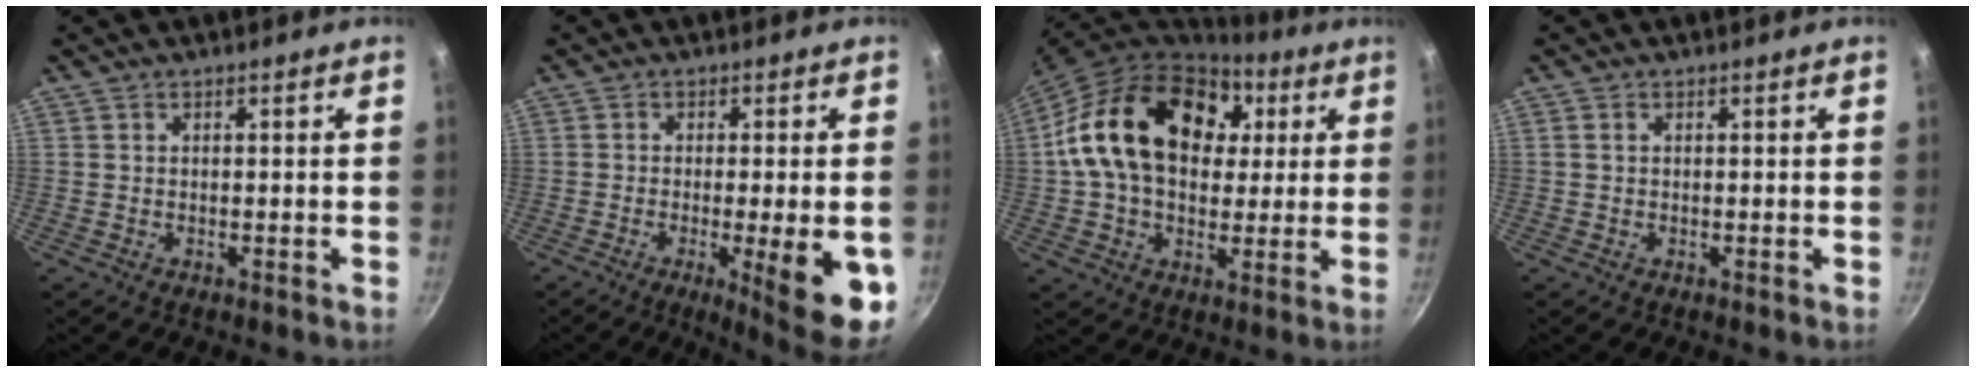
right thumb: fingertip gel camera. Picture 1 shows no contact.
{"total": 12.0, "force": [-3.3, 2.3, 11.4], "torque": [-0.140, 0.000, -0.038]}
{"total": 23.9, "force": [5.5, 16.7, 16.2], "torque": [-0.265, 0.018, 0.082]}
{"total": 0.6, "force": [0.1, 0.4, 0.4], "torque": [-0.007, 0.003, 0.001]}